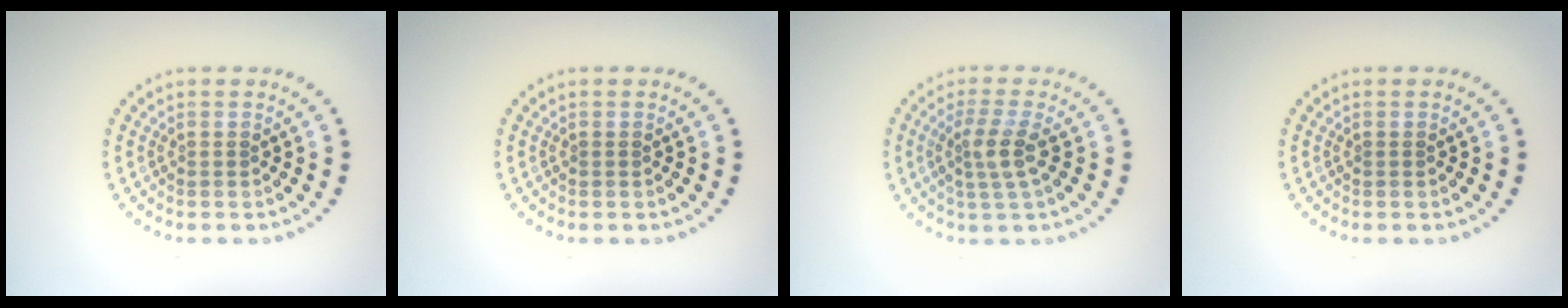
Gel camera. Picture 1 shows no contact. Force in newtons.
{"total": 0.0}
{"total": 2.7, "press": 2.2, "slide": 1.5}
{"total": 0.0}